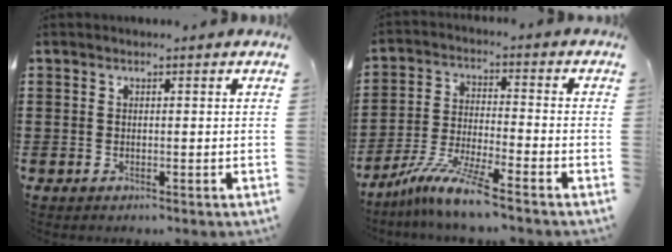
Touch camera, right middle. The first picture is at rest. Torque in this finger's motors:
{"motor_torque": [2.14, 0.00, 0.19, 0.16]}